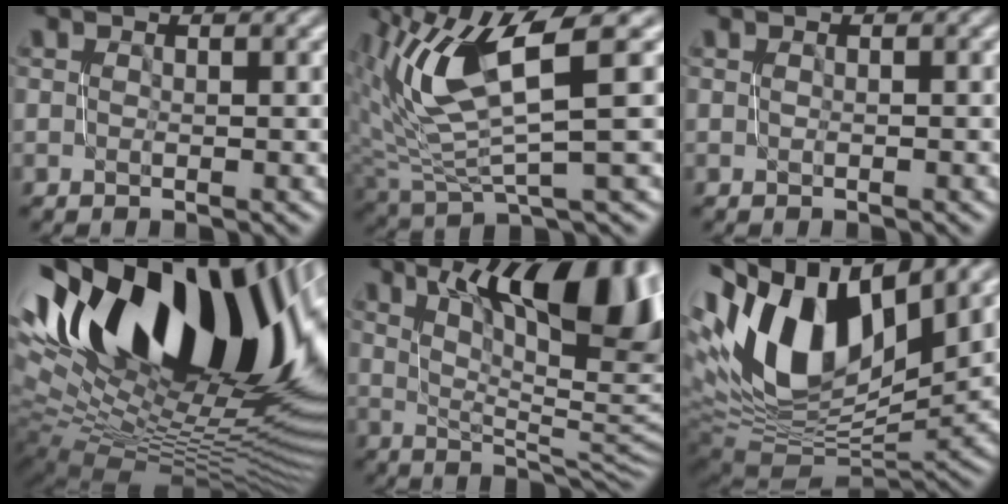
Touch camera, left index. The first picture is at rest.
{"total": 8.9, "force": [3.3, 2.4, 7.9], "torque": [-0.165, 0.003, 0.072]}
{"total": 0.0}
{"total": 20.4, "force": [7.2, 11.2, 15.5], "torque": [-0.274, 0.031, 0.122]}
{"total": 13.4, "force": [6.7, 4.3, 10.8], "torque": [-0.133, 0.002, 0.113]}
{"total": 14.7, "force": [4.6, 8.3, 11.3], "torque": [-0.229, 0.016, 0.080]}